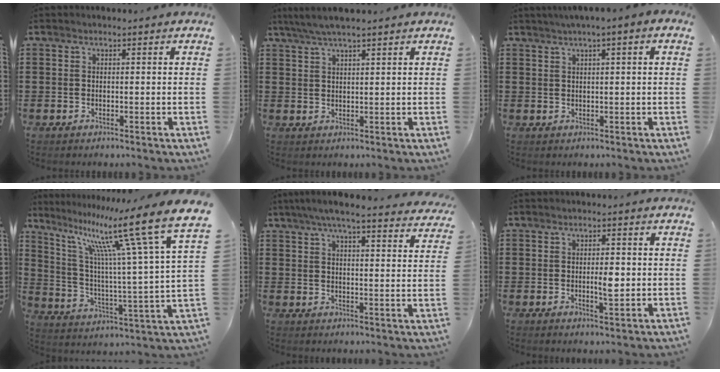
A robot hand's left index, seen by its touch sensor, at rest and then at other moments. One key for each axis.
{"total": 3.6, "fx": 2.8, "fy": 0.2, "fz": 2.2, "tx": -0.047, "ty": 0.001, "tz": 0.052}
{"total": 1.6, "fx": 0.6, "fy": 0.1, "fz": 1.5, "tx": -0.028, "ty": 0.001, "tz": 0.009}
{"total": 15.3, "fx": 10.8, "fy": 1.3, "fz": 10.7, "tx": -0.210, "ty": -0.082, "tz": 0.167}
{"total": 6.0, "fx": 5.1, "fy": 0.1, "fz": 3.1, "tx": -0.076, "ty": -0.019, "tz": 0.089}
{"total": 3.5, "fx": -0.1, "fy": 1.2, "fz": 3.3, "tx": -0.045, "ty": -0.006, "tz": -0.005}